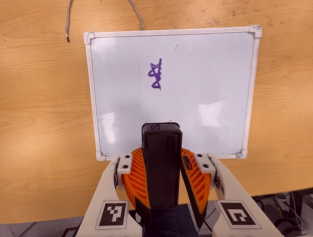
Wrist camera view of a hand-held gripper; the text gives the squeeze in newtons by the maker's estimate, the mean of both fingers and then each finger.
{"total": 9.2, "left": 9.2, "right": 9.1}